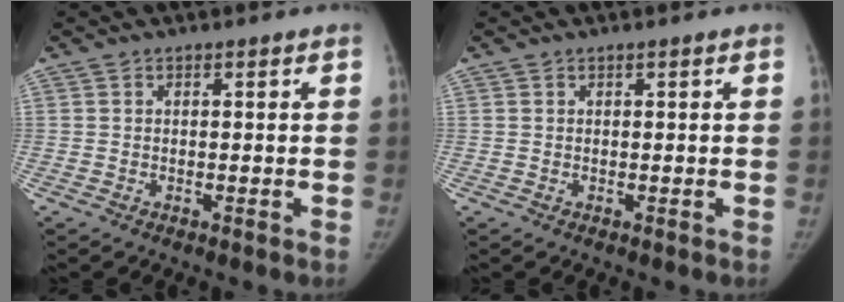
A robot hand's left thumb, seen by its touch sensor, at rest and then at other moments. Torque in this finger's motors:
{"motor_torque": [-0.33, -0.06, 0.20, 0.18, -0.03]}